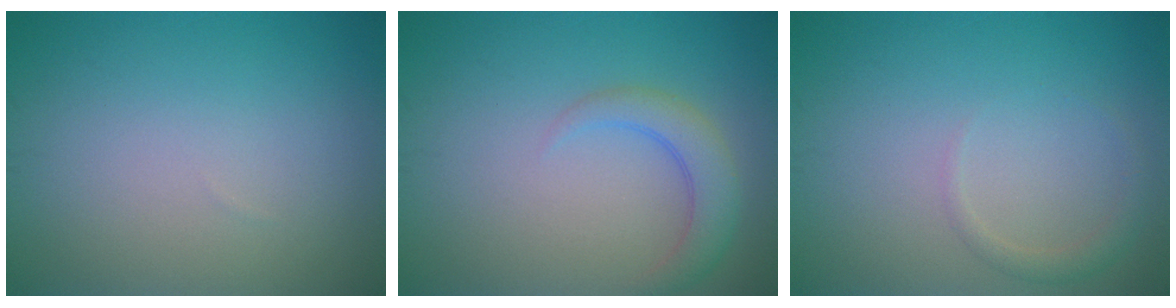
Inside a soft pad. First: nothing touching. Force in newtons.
{"total": 2.8, "press": 2.8, "slide": 0.3}
{"total": 1.3, "press": 1.3, "slide": 0.1}